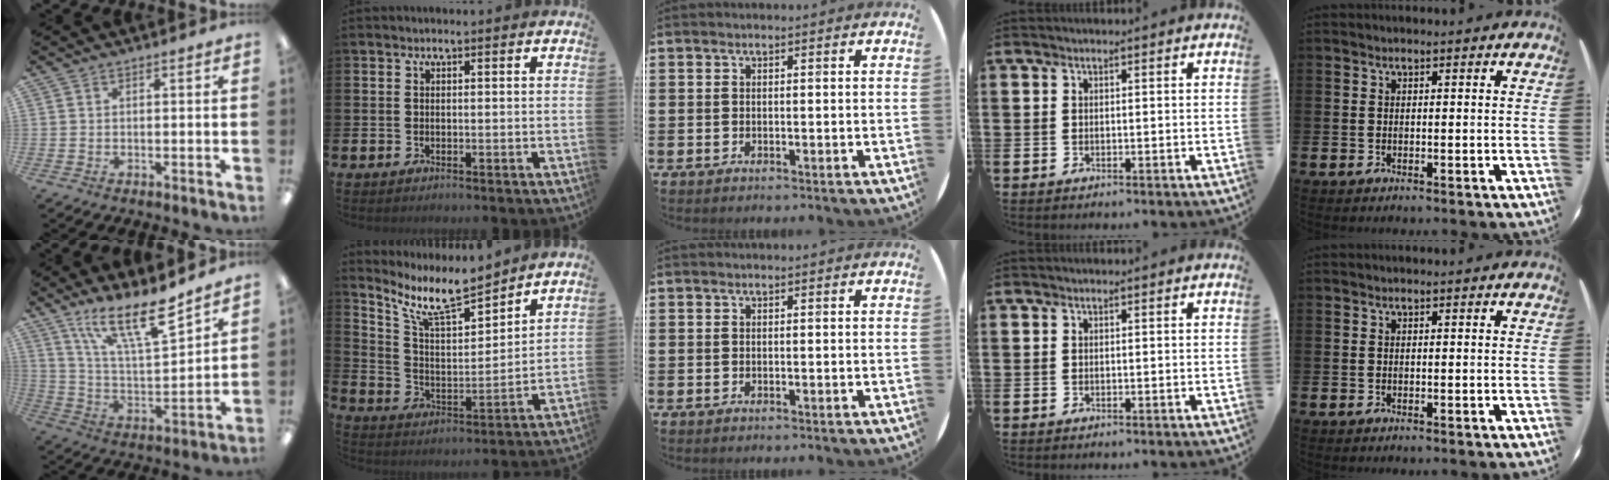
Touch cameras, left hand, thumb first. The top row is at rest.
{"thumb": {"total": 18.8, "force": [13.5, 5.2, 12.1], "torque": [-0.212, -0.078, 0.226]}, "index": {"total": 9.5, "force": [8.3, 2.1, 4.1], "torque": [-0.110, -0.049, 0.148]}}